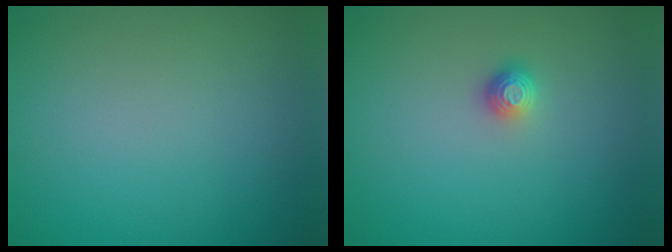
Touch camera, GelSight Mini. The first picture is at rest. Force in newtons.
{"total": 1.2, "press": 1.0, "slide": 0.5}